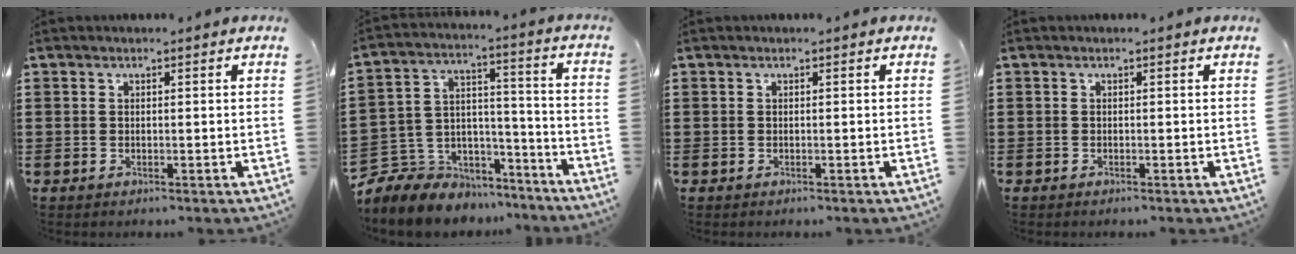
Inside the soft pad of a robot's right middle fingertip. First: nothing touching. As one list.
[{"total": 7.0, "force": [-5.6, 4.1, -0.6], "torque": [-0.015, 0.000, -0.109]}, {"total": 0.0}, {"total": 0.0}]